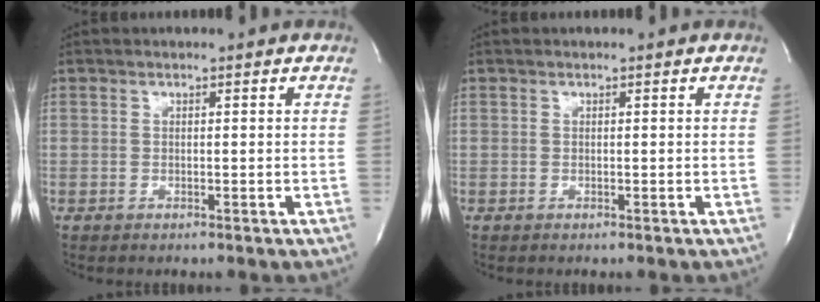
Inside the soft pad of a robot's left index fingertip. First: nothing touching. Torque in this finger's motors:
{"motor_torque": [-0.01, 0.01, 0.02, 0.00]}